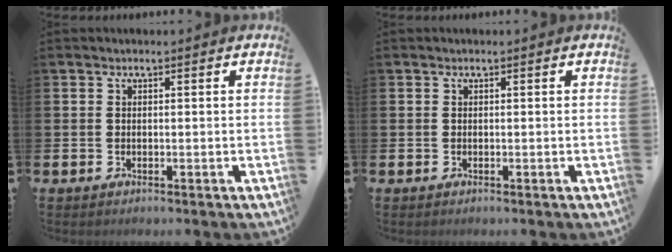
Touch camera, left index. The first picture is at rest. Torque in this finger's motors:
{"motor_torque": [0.00, 0.00, 0.04, 0.00]}